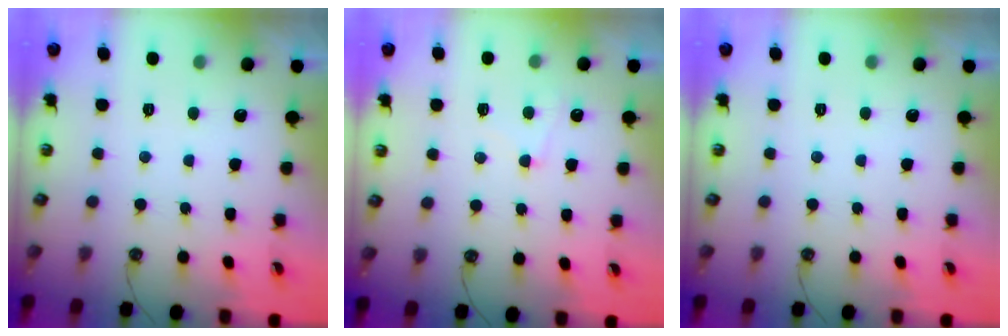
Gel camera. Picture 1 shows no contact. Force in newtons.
{"total": 0.6, "press": 0.3, "slide": 0.5}
{"total": 0.0}